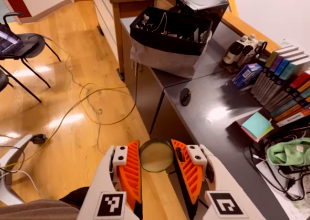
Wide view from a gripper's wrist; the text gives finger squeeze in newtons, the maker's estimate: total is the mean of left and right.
{"total": 9.2, "left": 9.1, "right": 9.3}